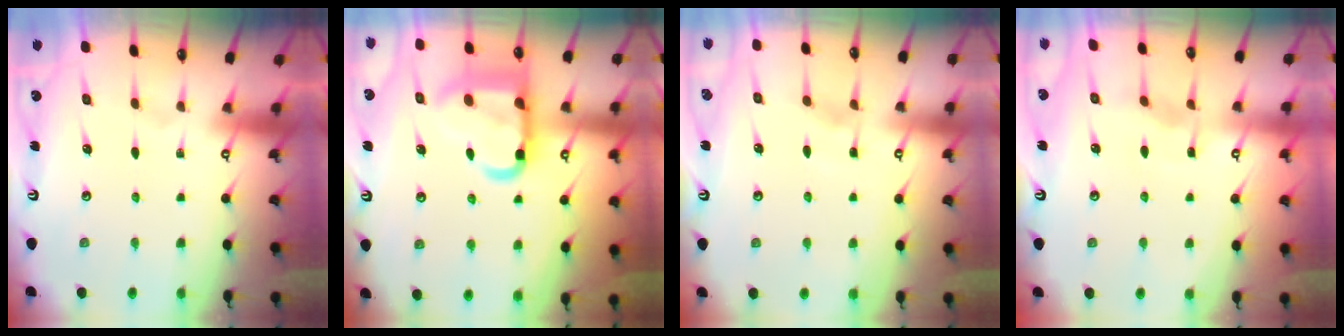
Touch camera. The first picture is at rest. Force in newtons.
{"total": 17.2, "press": 17.2, "slide": 1.6}
{"total": 4.0, "press": 4.0, "slide": 0.6}
{"total": 3.9, "press": 3.9, "slide": 0.4}